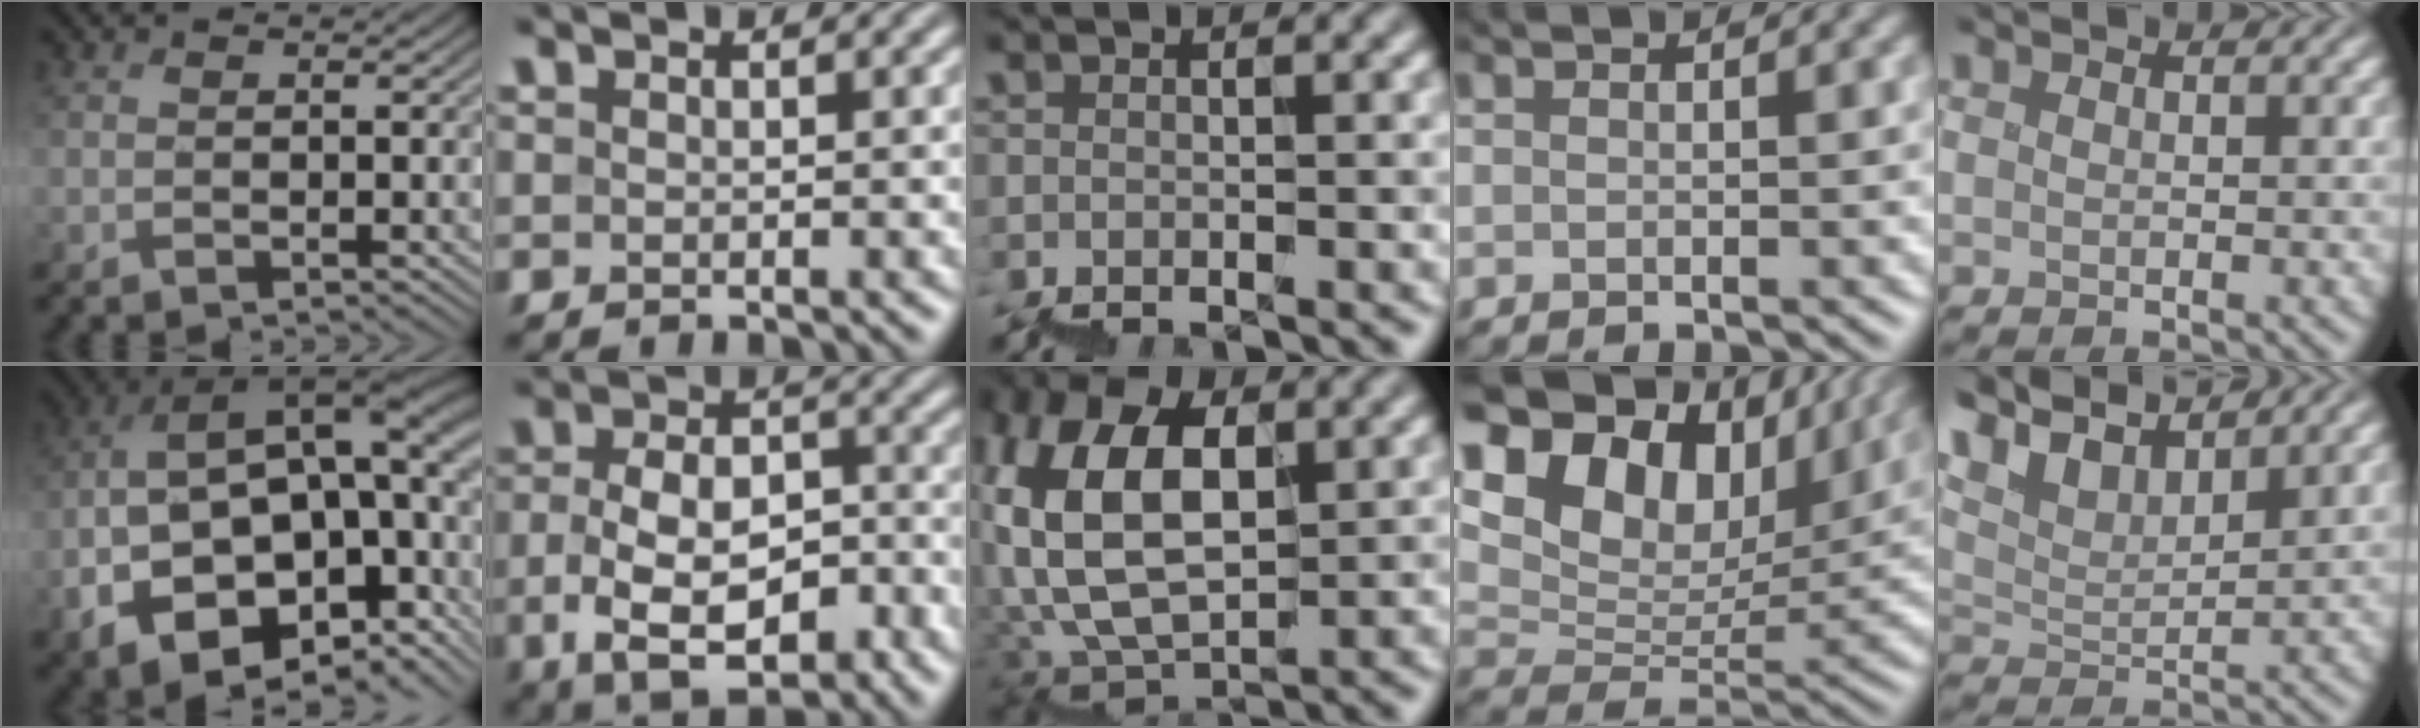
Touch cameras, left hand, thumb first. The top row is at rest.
{"thumb": {"total": 19.6, "force": [-2.5, 11.5, 15.6], "torque": [-0.278, -0.032, -0.002]}, "index": {"total": 8.7, "force": [-3.0, 4.7, 6.6], "torque": [-0.128, -0.010, -0.055]}, "middle": {"total": 9.6, "force": [4.2, 5.1, 7.0], "torque": [-0.165, 0.023, 0.076]}, "ring": {"total": 15.8, "force": [7.8, 9.8, 9.7], "torque": [-0.174, 0.035, 0.140]}, "little": {"total": 7.5, "force": [5.7, 2.7, 4.1], "torque": [-0.104, 0.017, 0.094]}}